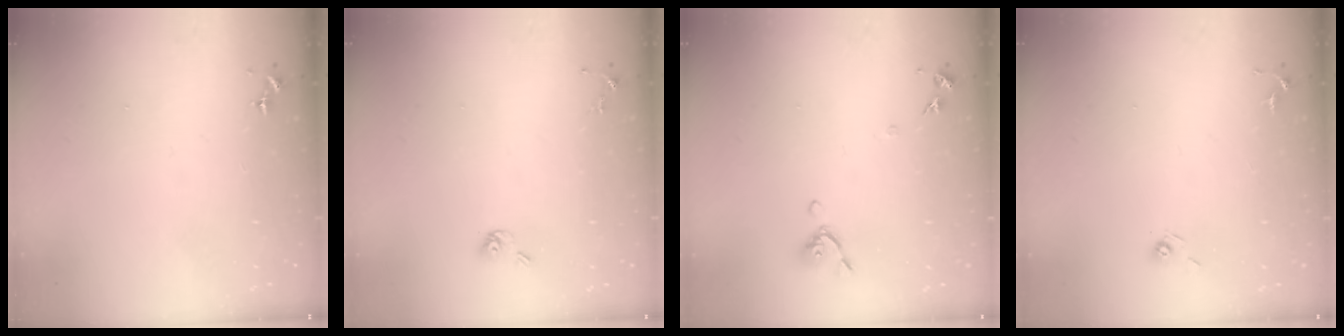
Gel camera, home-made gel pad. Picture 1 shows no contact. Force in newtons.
{"total": 5.6, "press": 5.1, "slide": 2.3}
{"total": 7.9, "press": 7.8, "slide": 1.5}
{"total": 5.4, "press": 5.2, "slide": 1.4}